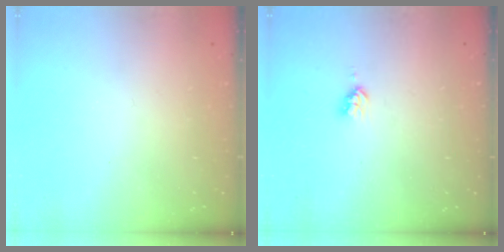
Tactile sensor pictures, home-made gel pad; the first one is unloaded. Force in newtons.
{"total": 2.8, "press": 2.8, "slide": 0.3}